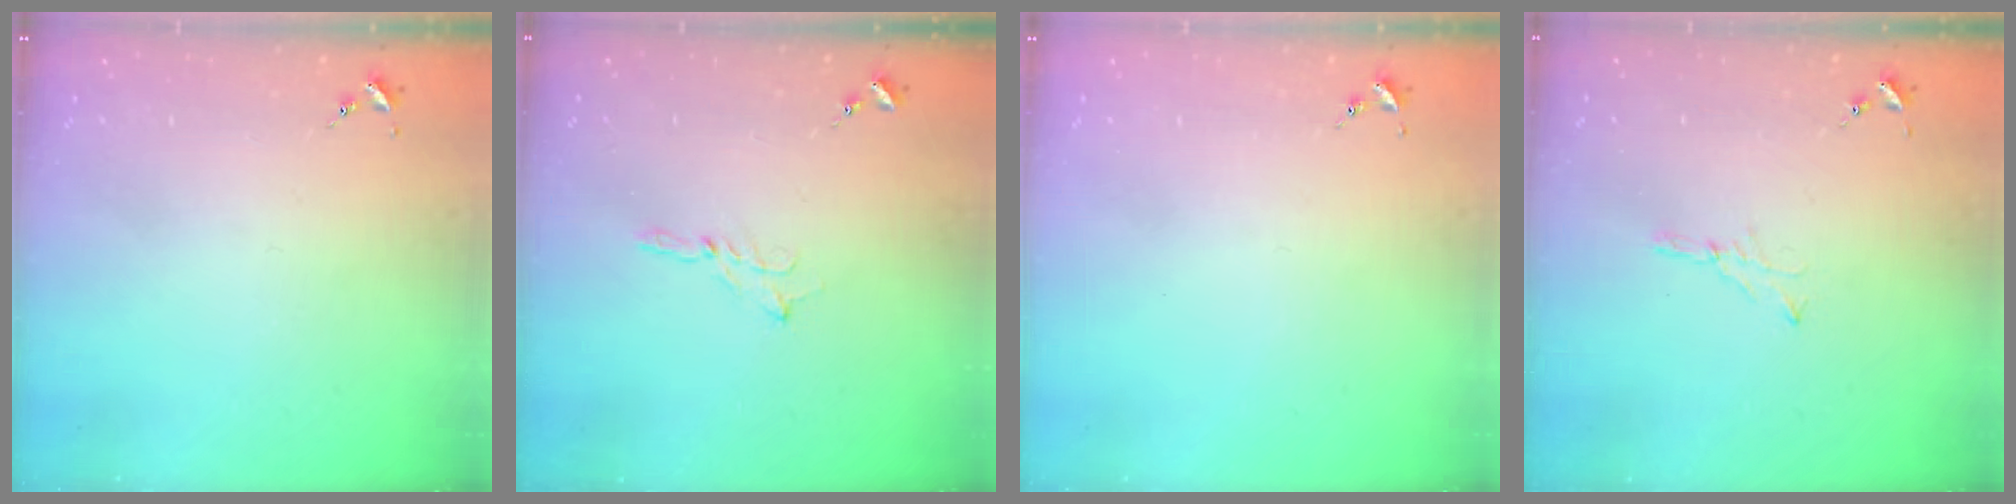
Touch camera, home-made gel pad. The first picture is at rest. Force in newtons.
{"total": 2.0, "press": 2.0, "slide": 0.2}
{"total": 0.0}
{"total": 3.5, "press": 3.5, "slide": 0.4}